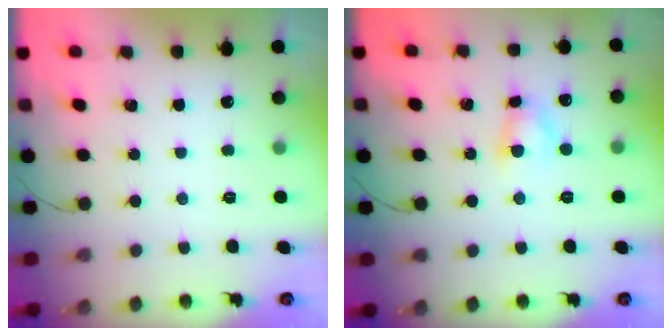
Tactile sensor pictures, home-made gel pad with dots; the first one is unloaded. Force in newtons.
{"total": 3.7, "press": 3.5, "slide": 1.0}